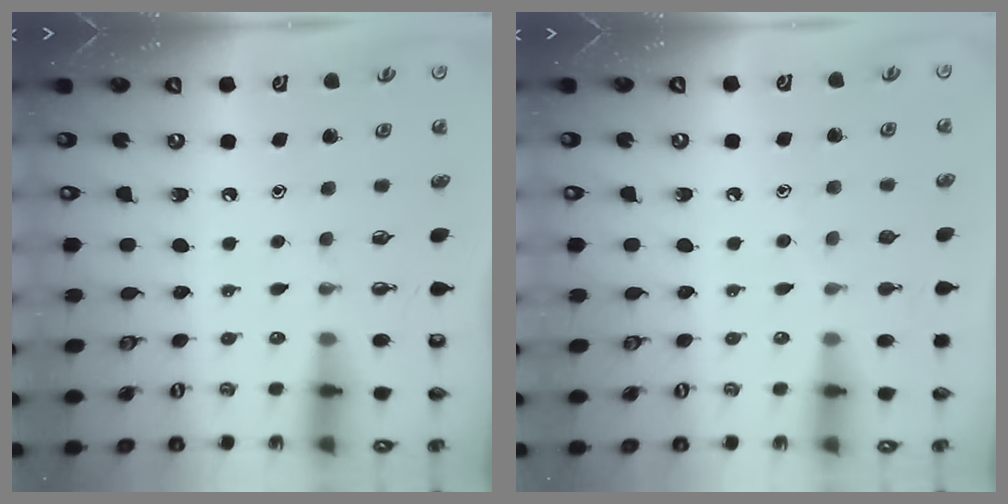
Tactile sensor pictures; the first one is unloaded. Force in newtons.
{"total": 3.8, "press": 3.8, "slide": 0.3}